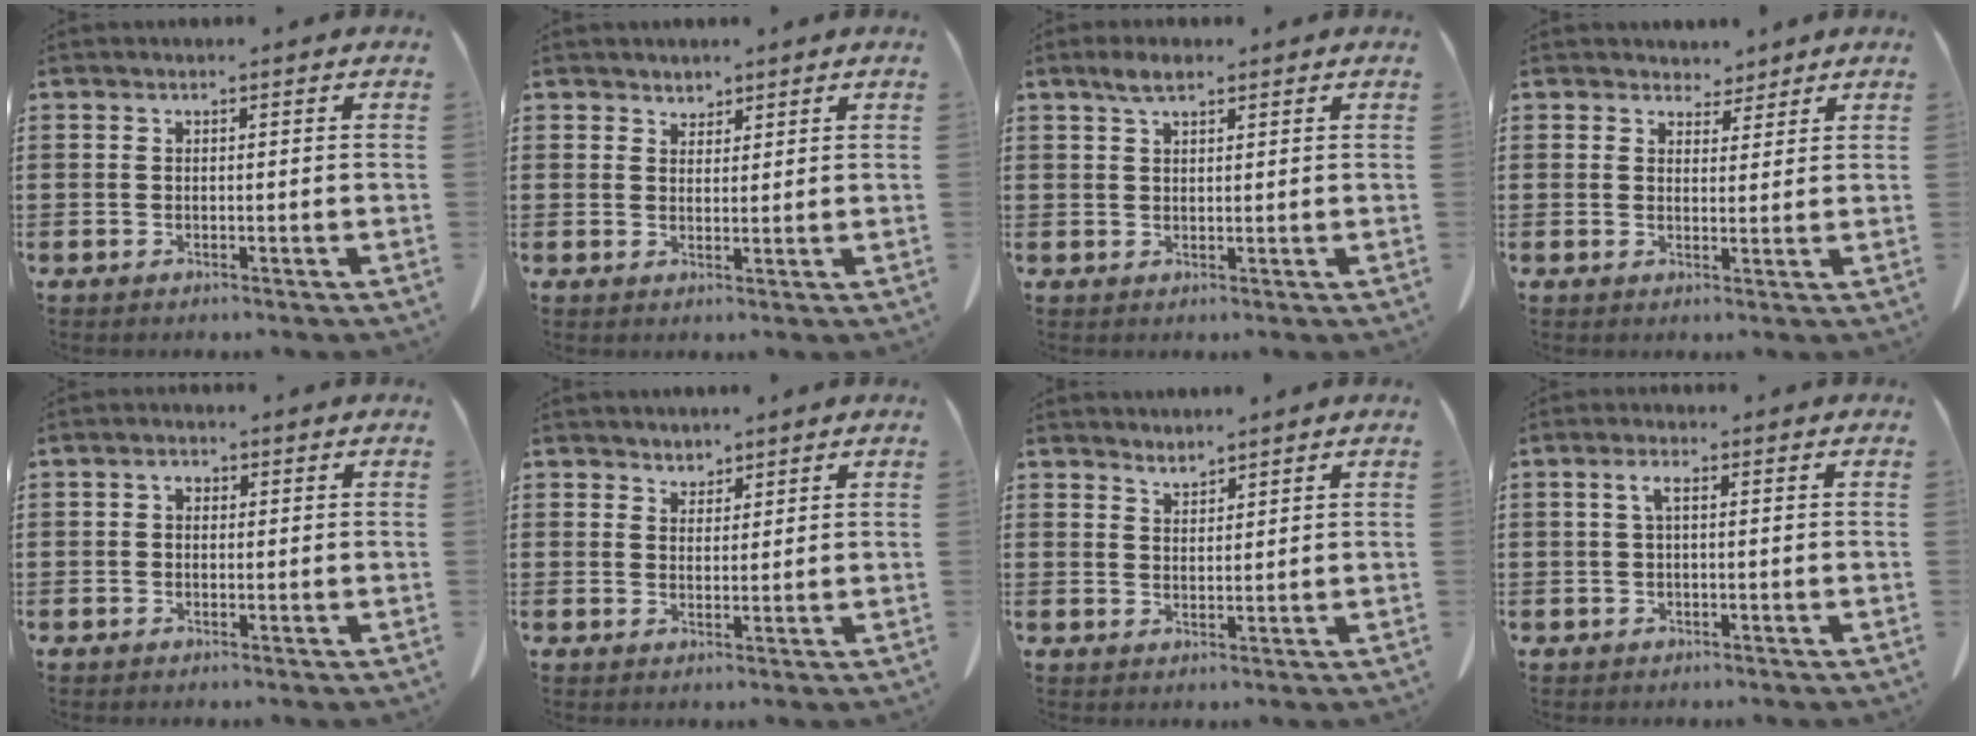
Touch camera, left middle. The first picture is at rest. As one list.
[{"total": 2.0, "force": [1.7, 0.9, -0.2], "torque": [-0.003, 0.003, 0.033]}, {"total": 2.8, "force": [2.0, 0.9, 1.8], "torque": [-0.041, 0.002, 0.036]}, {"total": 3.6, "force": [3.3, 1.5, 0.2], "torque": [-0.007, -0.005, 0.060]}, {"total": 1.4, "force": [0.1, 0.9, 1.0], "torque": [-0.023, 0.005, 0.002]}, {"total": 2.3, "force": [2.1, 0.9, -0.1], "torque": [-0.004, 0.001, 0.040]}, {"total": 2.2, "force": [2.2, 0.1, -0.2], "torque": [0.000, -0.006, 0.043]}, {"total": 2.1, "force": [0.2, 0.6, 2.1], "torque": [-0.041, 0.003, 0.003]}]